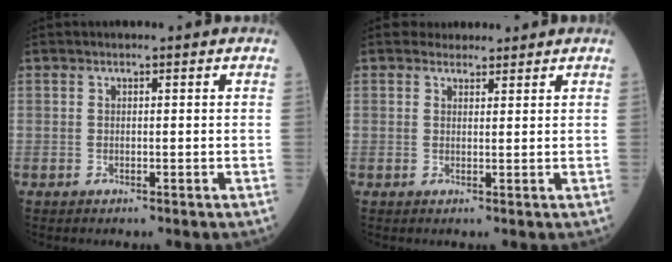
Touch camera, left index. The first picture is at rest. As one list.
[{"total": 2.4, "force": [2.1, 1.1, -0.1], "torque": [0.006, 0.010, 0.030]}]